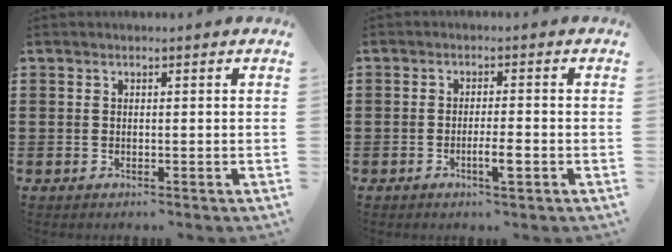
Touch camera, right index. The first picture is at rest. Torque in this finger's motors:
{"motor_torque": [0.81, -0.07, 0.17, 0.07]}